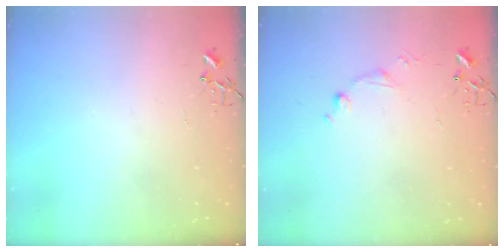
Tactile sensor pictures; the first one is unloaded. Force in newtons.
{"total": 6.6, "press": 6.6, "slide": 0.6}